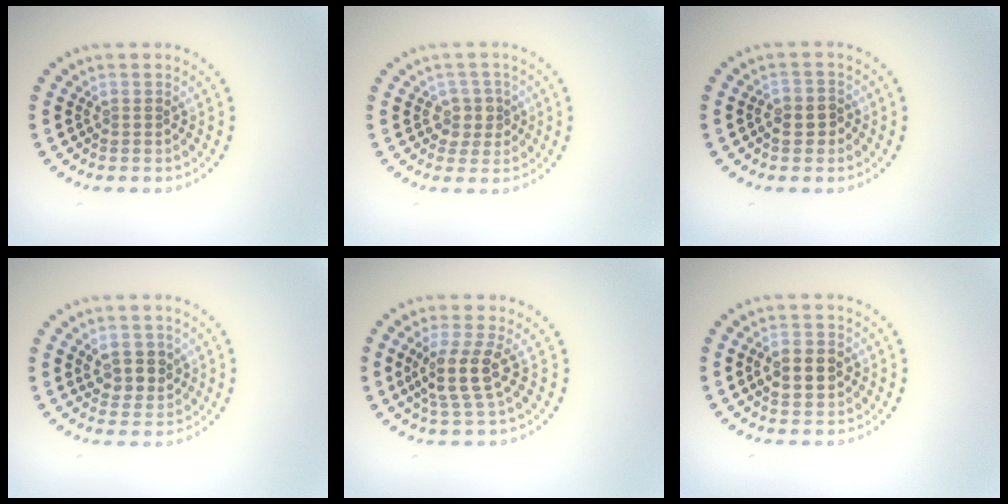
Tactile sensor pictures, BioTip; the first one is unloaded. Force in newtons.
{"total": 1.8, "press": 1.7, "slide": 0.6}
{"total": 2.2, "press": 2.1, "slide": 0.6}
{"total": 2.8, "press": 2.7, "slide": 0.9}
{"total": 3.6, "press": 2.9, "slide": 2.2}
{"total": 4.0, "press": 4.0, "slide": 0.1}